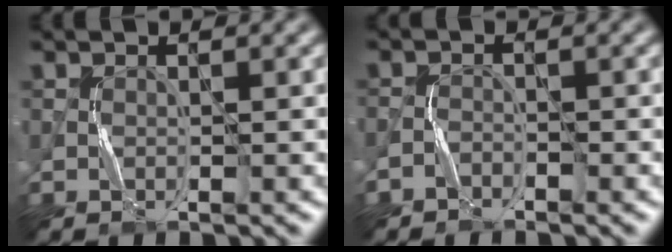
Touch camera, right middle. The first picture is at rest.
{"total": 1.1, "force": [-1.0, 0.4, 0.1], "torque": [0.000, 0.006, -0.022]}